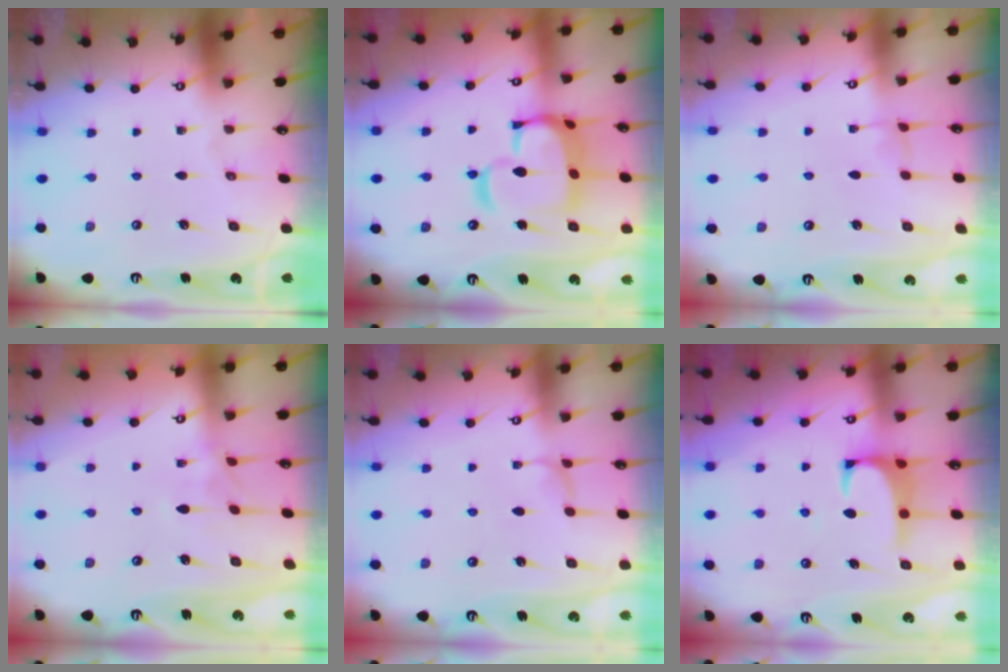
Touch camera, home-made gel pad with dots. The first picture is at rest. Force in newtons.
{"total": 12.5, "press": 12.4, "slide": 1.3}
{"total": 2.5, "press": 2.5, "slide": 0.2}
{"total": 3.3, "press": 3.3, "slide": 0.7}
{"total": 2.4, "press": 2.4, "slide": 0.4}
{"total": 1.6, "press": 1.5, "slide": 0.5}